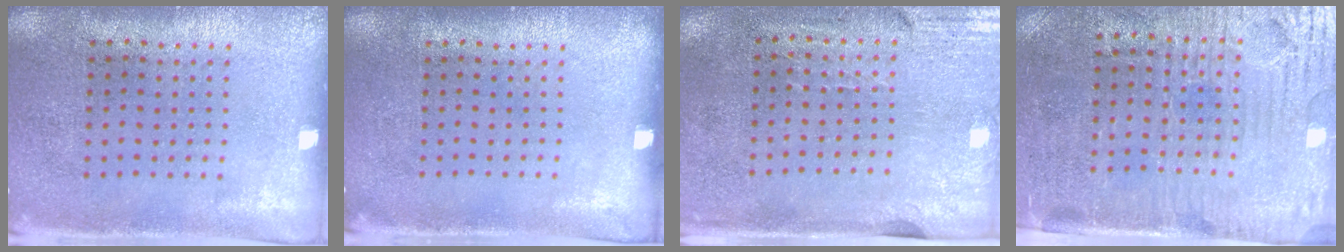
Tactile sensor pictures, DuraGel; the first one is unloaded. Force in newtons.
{"total": 0.0}
{"total": 3.0, "press": 2.5, "slide": 1.6}
{"total": 3.9, "press": 3.5, "slide": 1.5}